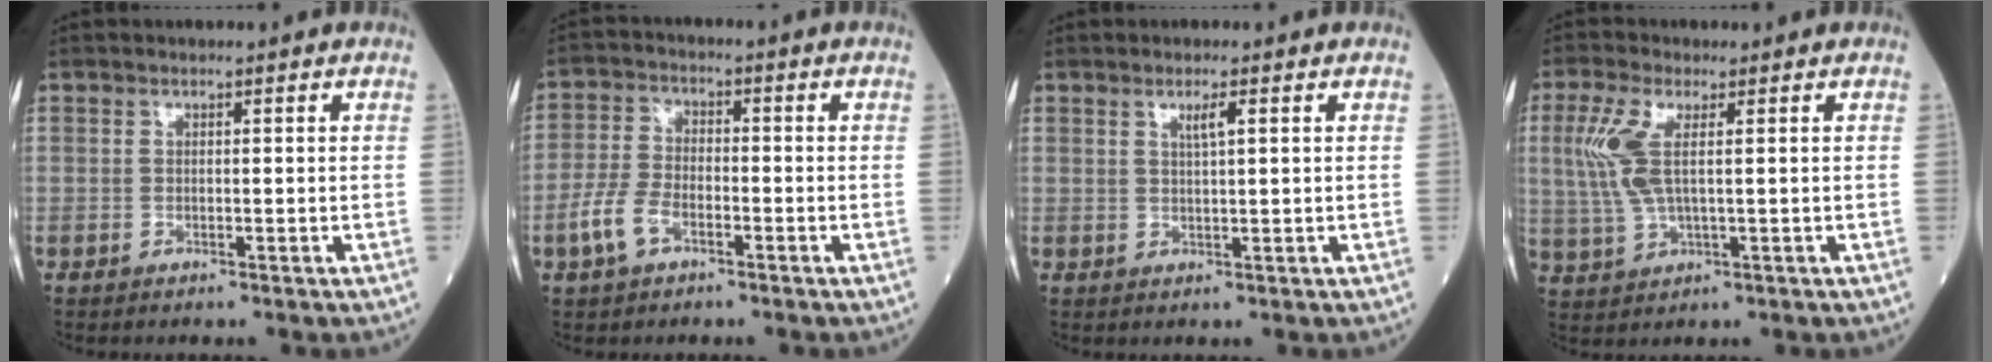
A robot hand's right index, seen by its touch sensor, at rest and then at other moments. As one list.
[{"total": 5.9, "force": [-2.9, 3.1, 4.1], "torque": [-0.097, 0.006, -0.060]}, {"total": 2.0, "force": [0.9, 0.0, 1.8], "torque": [-0.035, 0.000, 0.016]}, {"total": 6.9, "force": [1.4, 2.2, 6.4], "torque": [-0.168, 0.003, 0.030]}]